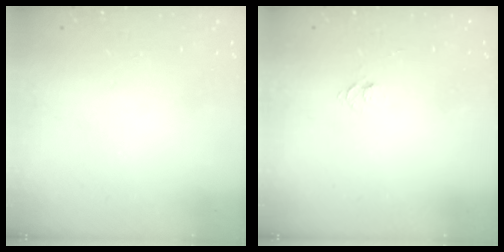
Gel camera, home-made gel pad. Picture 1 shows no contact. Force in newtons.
{"total": 4.7, "press": 4.6, "slide": 0.5}